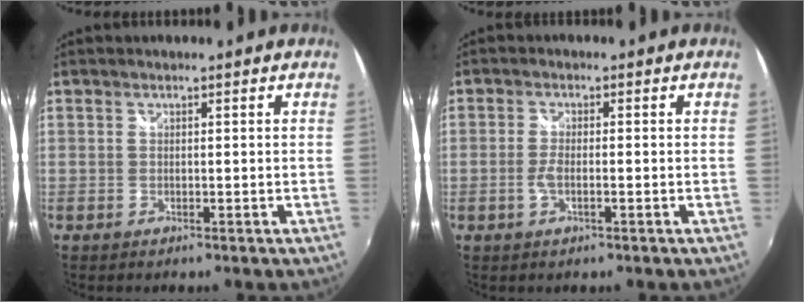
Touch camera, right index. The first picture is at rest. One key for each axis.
{"total": 2.8, "fx": -0.9, "fy": 0.4, "fz": 2.6, "tx": -0.055, "ty": -0.002, "tz": -0.018}